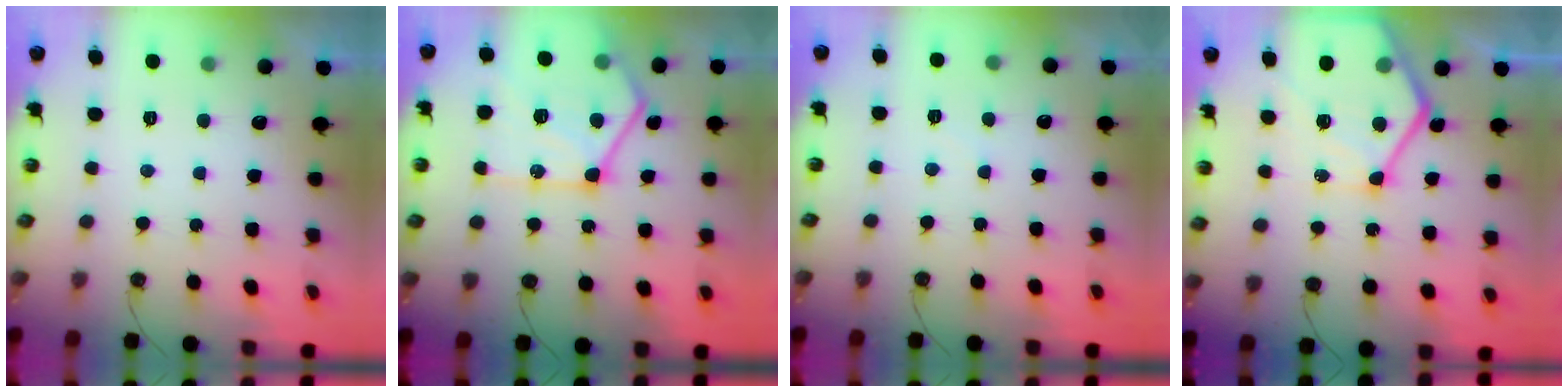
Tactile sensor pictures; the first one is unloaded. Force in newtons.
{"total": 20.5, "press": 20.4, "slide": 1.7}
{"total": 2.5, "press": 2.5, "slide": 0.4}
{"total": 17.8, "press": 17.8, "slide": 1.6}